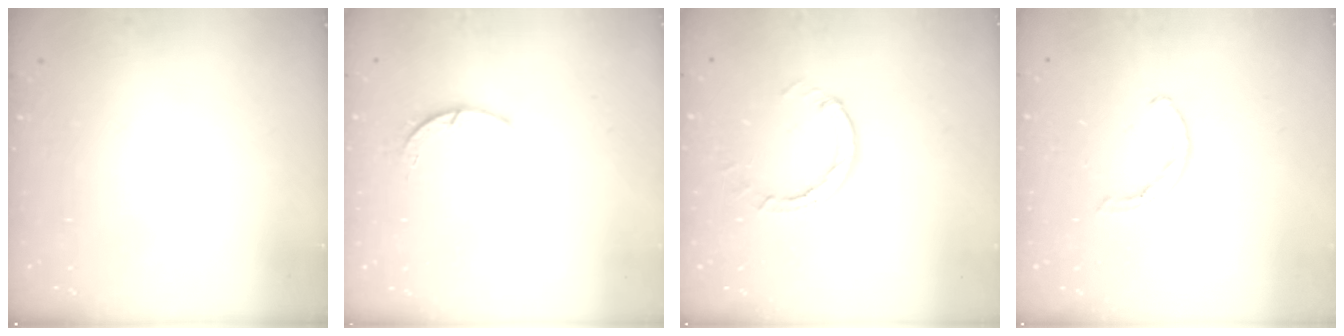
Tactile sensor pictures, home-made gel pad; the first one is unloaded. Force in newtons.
{"total": 2.4, "press": 2.4, "slide": 0.3}
{"total": 3.8, "press": 3.8, "slide": 0.4}
{"total": 3.6, "press": 3.5, "slide": 0.8}